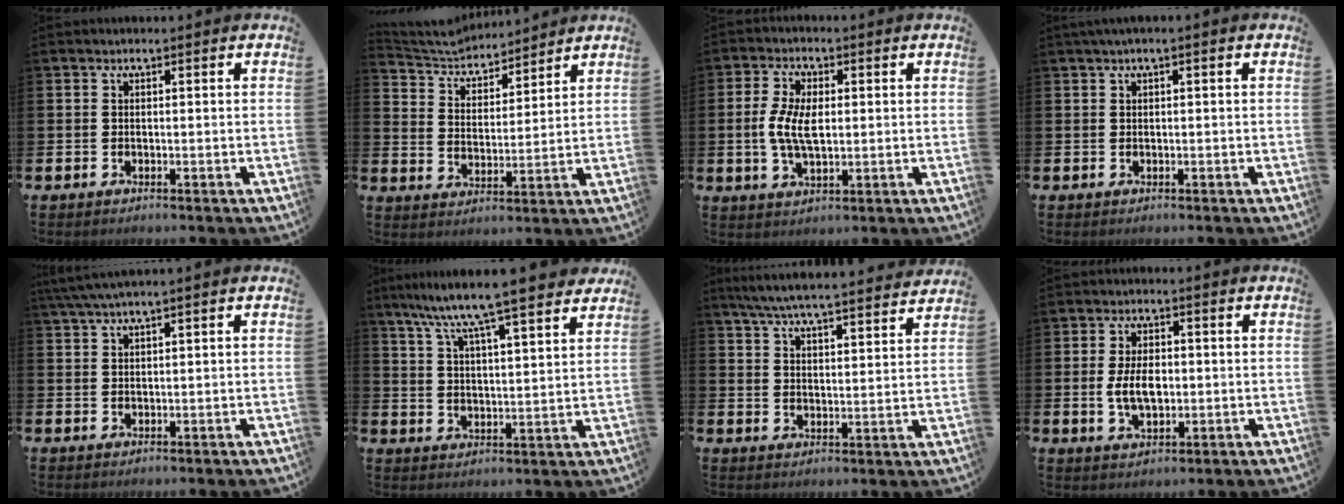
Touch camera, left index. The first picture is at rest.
{"total": 5.6, "force": [5.4, 1.4, 0.4], "torque": [-0.034, -0.039, 0.093]}
{"total": 5.9, "force": [0.4, 2.9, 5.1], "torque": [-0.081, 0.004, 0.005]}
{"total": 0.9, "force": [0.2, 0.0, 0.9], "torque": [-0.023, 0.005, 0.006]}
{"total": 2.8, "force": [2.1, -0.1, 1.9], "torque": [-0.048, 0.005, 0.040]}
{"total": 9.7, "force": [8.8, 0.6, 4.0], "torque": [-0.110, -0.051, 0.152]}
{"total": 6.6, "force": [6.3, 0.2, 1.9], "torque": [-0.055, -0.042, 0.110]}
{"total": 5.3, "force": [0.0, 3.0, 4.3], "torque": [-0.076, 0.002, -0.006]}